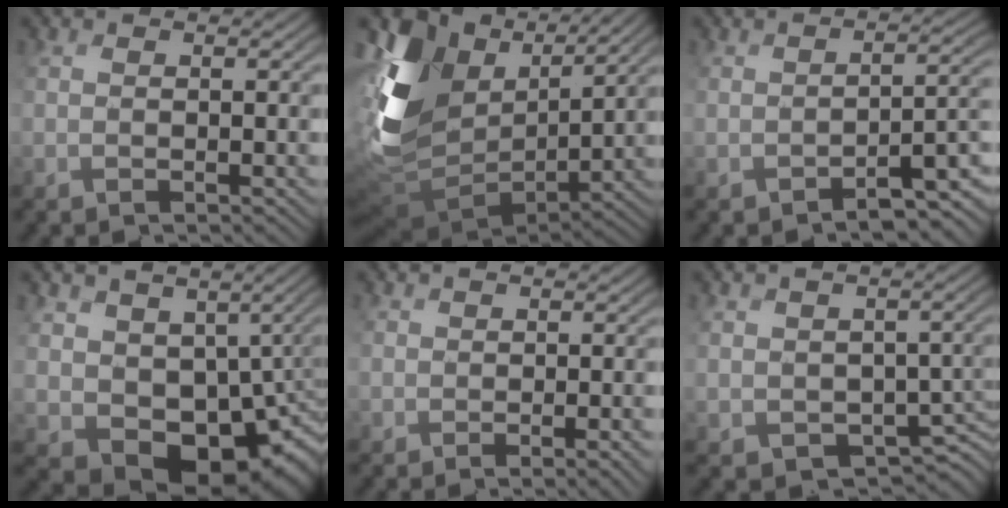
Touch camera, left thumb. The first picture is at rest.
{"total": 11.5, "force": [4.5, 8.0, 6.9], "torque": [-0.208, 0.000, 0.093]}
{"total": 4.2, "force": [-3.3, 1.1, 2.4], "torque": [-0.027, 0.000, -0.044]}
{"total": 8.9, "force": [-0.5, 7.3, 5.1], "torque": [-0.091, -0.044, 0.016]}
{"total": 1.4, "force": [-1.0, 0.4, 0.9], "torque": [-0.012, -0.004, -0.001]}
{"total": 3.0, "force": [-0.9, 2.7, 0.8], "torque": [-0.026, -0.015, -0.003]}